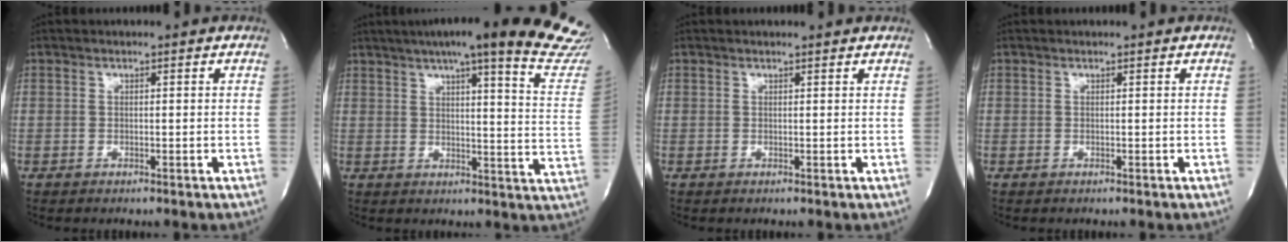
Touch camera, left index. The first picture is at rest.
{"total": 26.7, "force": [22.8, 1.6, 13.7], "torque": [-0.165, -0.068, 0.258]}
{"total": 0.8, "force": [0.8, -0.1, 0.2], "torque": [-0.012, -0.002, 0.007]}
{"total": 0.0}